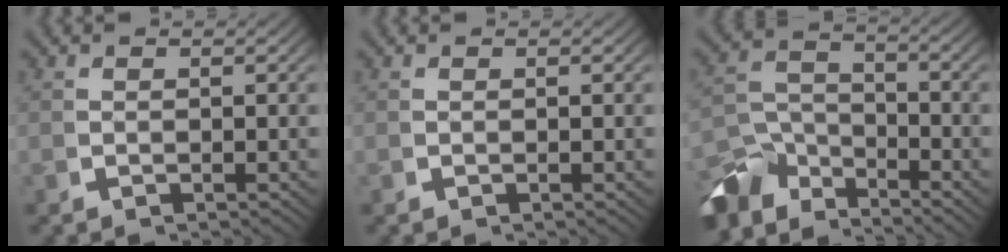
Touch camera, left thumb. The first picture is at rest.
{"total": 0.0}
{"total": 8.0, "force": [-4.6, 4.9, 4.4], "torque": [-0.072, -0.031, -0.072]}